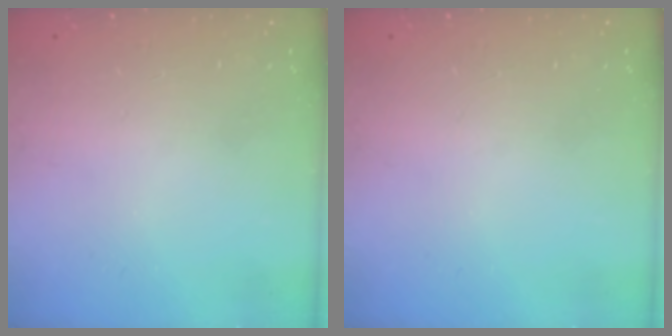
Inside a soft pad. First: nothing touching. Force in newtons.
{"total": 0.0}